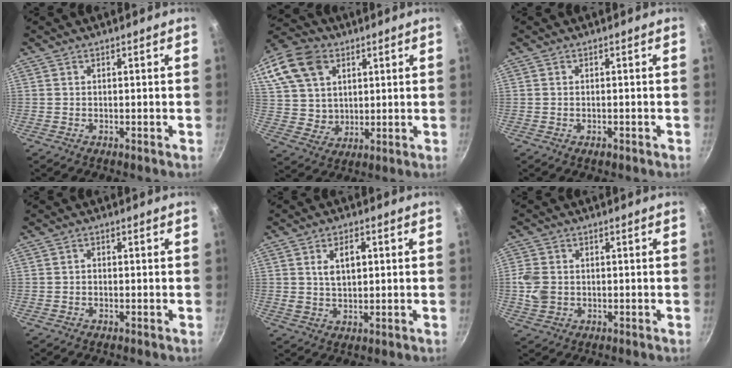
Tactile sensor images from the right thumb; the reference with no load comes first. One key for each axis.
{"total": 20.1, "fx": 8.5, "fy": 15.0, "fz": 10.2, "tx": -0.219, "ty": 0.012, "tz": 0.164}
{"total": 1.1, "fx": -0.6, "fy": 0.6, "fz": 0.7, "tx": -0.012, "ty": 0.001, "tz": -0.009}
{"total": 0.8, "fx": -0.4, "fy": 0.6, "fz": 0.3, "tx": -0.005, "ty": 0.003, "tz": -0.007}
{"total": 5.9, "fx": 1.4, "fy": 3.5, "fz": 4.5, "tx": -0.064, "ty": -0.002, "tz": 0.027}
{"total": 5.6, "fx": -0.3, "fy": 4.5, "fz": 3.2, "tx": -0.061, "ty": 0.004, "tz": -0.008}